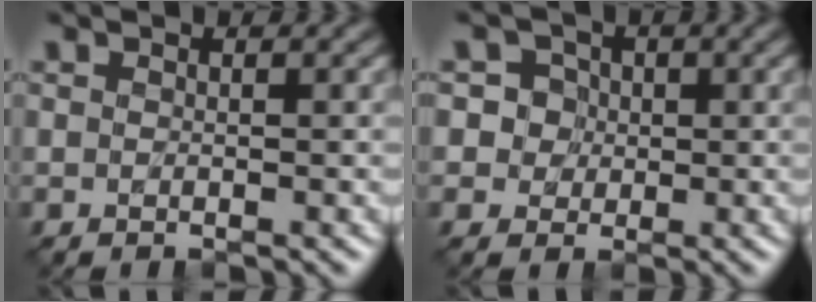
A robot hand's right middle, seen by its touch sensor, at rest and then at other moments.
{"total": 3.9, "force": [1.2, 3.5, 1.2], "torque": [0.000, 0.018, 0.009]}